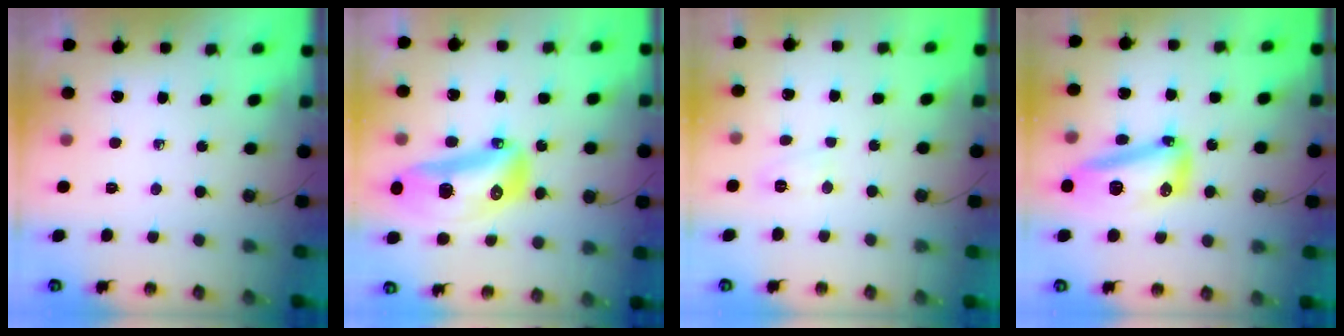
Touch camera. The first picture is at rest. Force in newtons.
{"total": 21.1, "press": 18.8, "slide": 9.5}
{"total": 4.7, "press": 4.7, "slide": 0.5}
{"total": 28.1, "press": 19.4, "slide": 20.2}